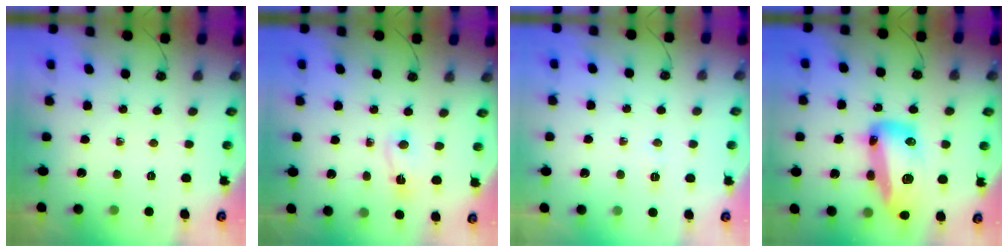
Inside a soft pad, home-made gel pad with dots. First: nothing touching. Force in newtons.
{"total": 2.4, "press": 2.3, "slide": 0.4}
{"total": 4.1, "press": 4.0, "slide": 1.1}
{"total": 19.2, "press": 19.1, "slide": 2.5}